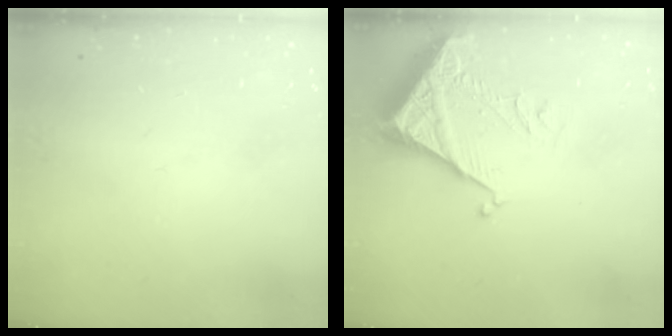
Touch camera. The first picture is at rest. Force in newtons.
{"total": 5.4, "press": 5.4, "slide": 0.7}